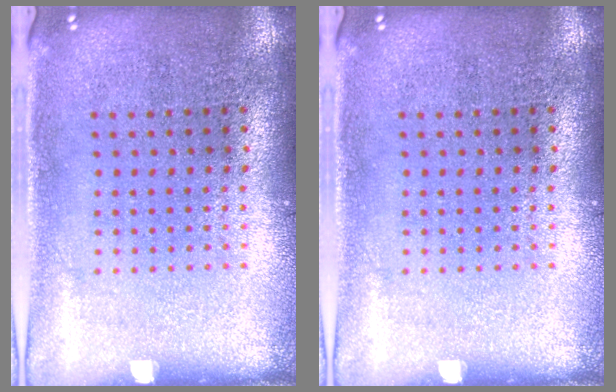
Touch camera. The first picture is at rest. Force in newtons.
{"total": 0.0}